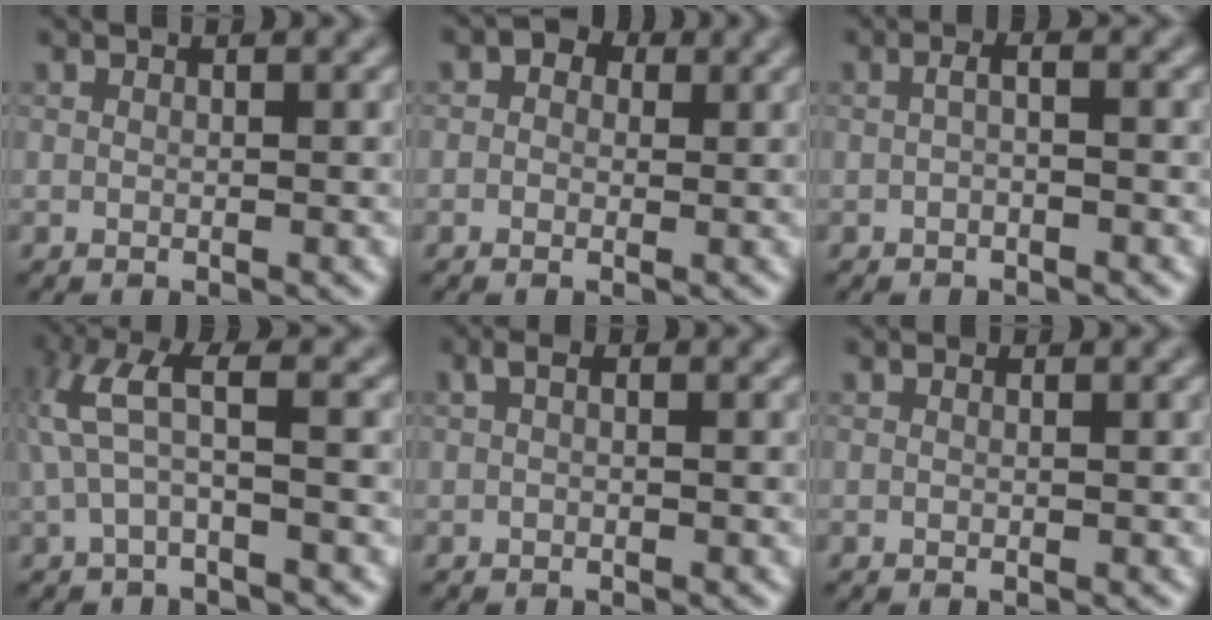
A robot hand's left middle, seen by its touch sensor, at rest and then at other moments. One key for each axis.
{"total": 2.5, "fx": 0.8, "fy": 2.0, "fz": 1.3, "tx": -0.006, "ty": 0.003, "tz": -0.020}
{"total": 1.1, "fx": -0.5, "fy": 0.2, "fz": 1.0, "tx": -0.023, "ty": 0.002, "tz": -0.010}
{"total": 3.7, "fx": 0.3, "fy": 0.8, "fz": 3.6, "tx": -0.095, "ty": 0.014, "tz": 0.002}
{"total": 0.8, "fx": 0.0, "fy": 0.3, "fz": 0.7, "tx": -0.022, "ty": 0.004, "tz": -0.001}
{"total": 0.0}